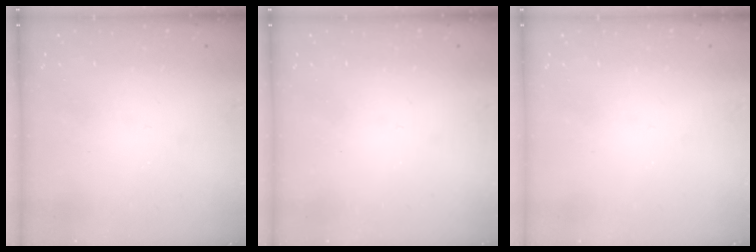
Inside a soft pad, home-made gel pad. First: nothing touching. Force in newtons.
{"total": 0.0}
{"total": 0.0}